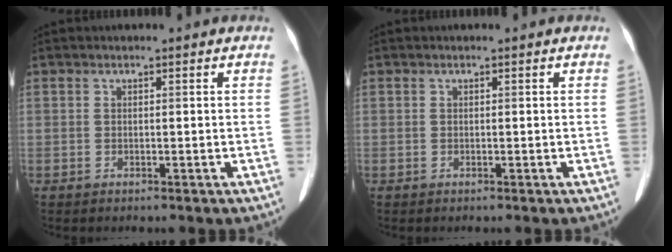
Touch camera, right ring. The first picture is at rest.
{"total": 0.0}